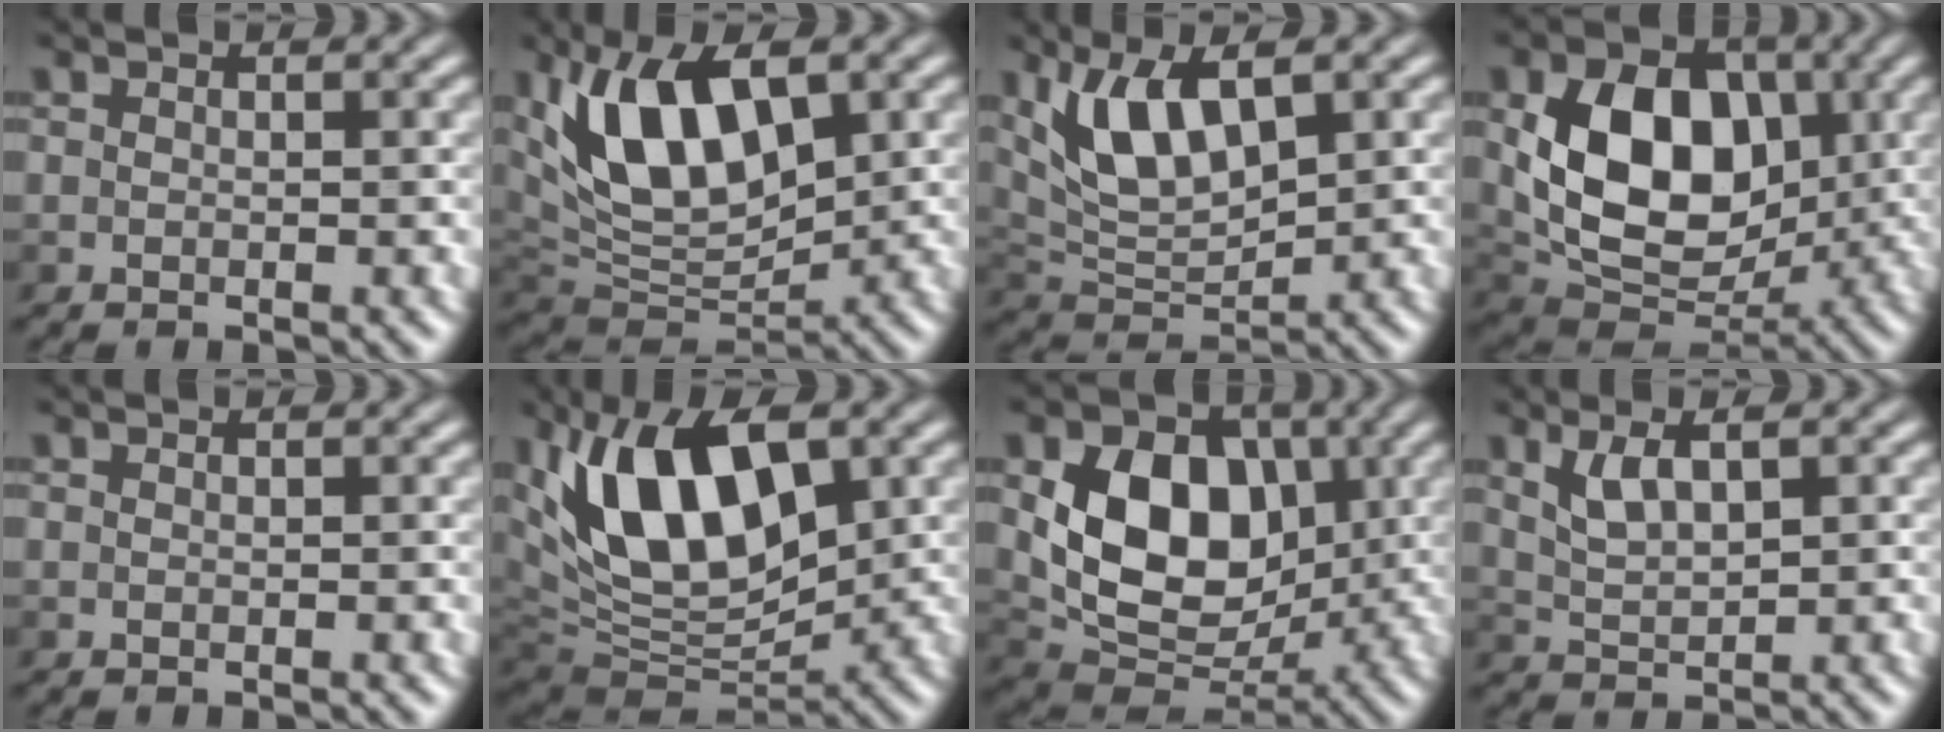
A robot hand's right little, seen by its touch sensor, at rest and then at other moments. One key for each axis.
{"total": 9.5, "fx": 2.1, "fy": 4.8, "fz": 7.9, "tx": -0.151, "ty": 0.004, "tz": 0.035}
{"total": 6.8, "fx": 1.8, "fy": 3.1, "fz": 5.7, "tx": -0.114, "ty": -0.002, "tz": 0.025}
{"total": 10.2, "fx": 0.1, "fy": 7.3, "fz": 7.2, "tx": -0.121, "ty": -0.006, "tz": -0.002}
{"total": 0.0}
{"total": 11.4, "fx": 2.1, "fy": 5.9, "fz": 9.5, "tx": -0.163, "ty": 0.012, "tz": 0.030}
{"total": 9.3, "fx": 0.5, "fy": 6.9, "fz": 6.2, "tx": -0.110, "ty": -0.010, "tz": 0.009}
{"total": 3.1, "fx": 0.5, "fy": 1.3, "fz": 2.8, "tx": -0.063, "ty": -0.001, "tz": 0.012}